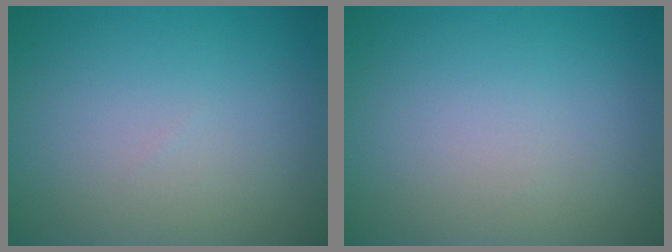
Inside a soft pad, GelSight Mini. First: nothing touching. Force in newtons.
{"total": 0.0}